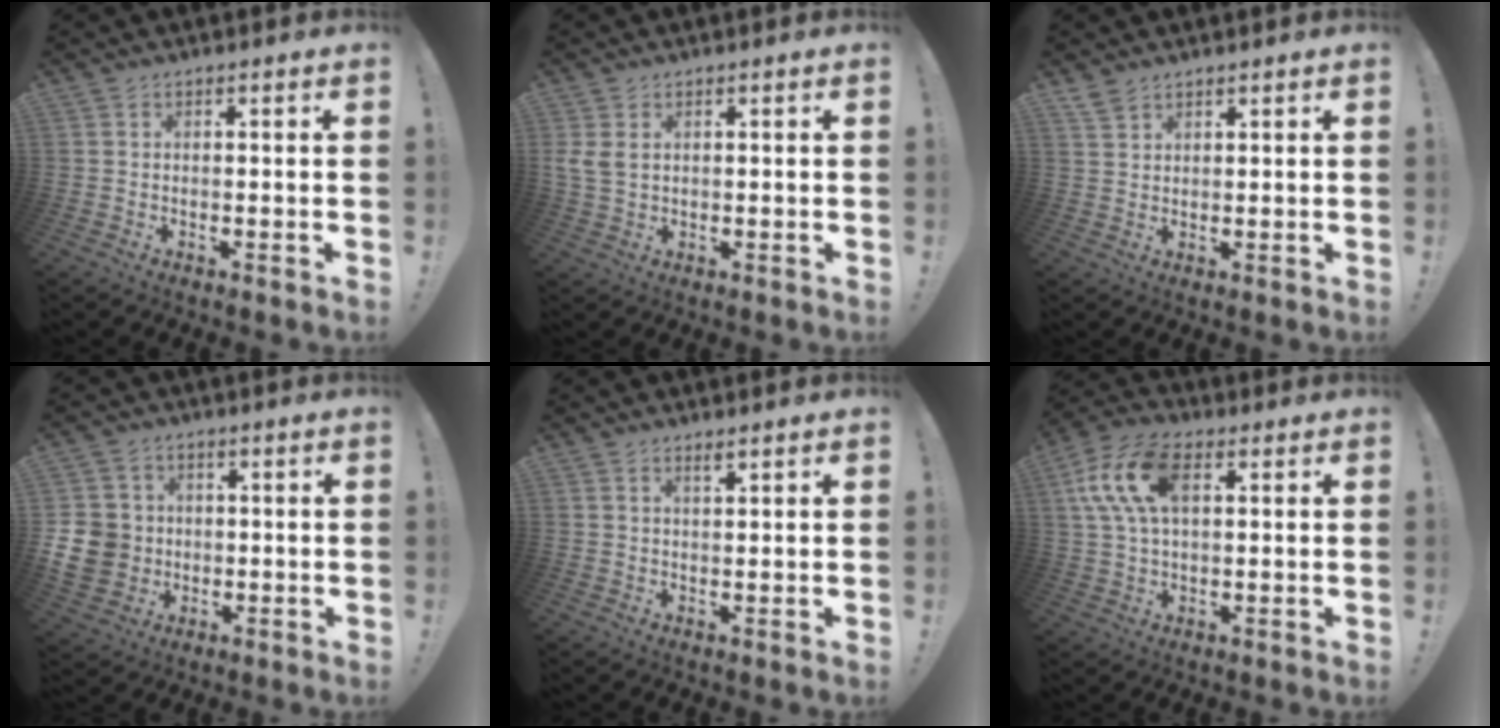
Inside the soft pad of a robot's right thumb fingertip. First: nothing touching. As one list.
[{"total": 3.9, "force": [1.6, 2.7, 2.2], "torque": [-0.051, -0.001, 0.032]}, {"total": 3.1, "force": [2.5, 1.4, 1.2], "torque": [-0.027, -0.013, 0.049]}, {"total": 11.0, "force": [-0.9, 10.0, 4.6], "torque": [-0.108, 0.016, -0.010]}, {"total": 1.7, "force": [1.4, 0.2, 1.0], "torque": [-0.009, -0.011, 0.022]}, {"total": 14.7, "force": [4.0, 8.5, 11.3], "torque": [-0.222, 0.005, 0.076]}]